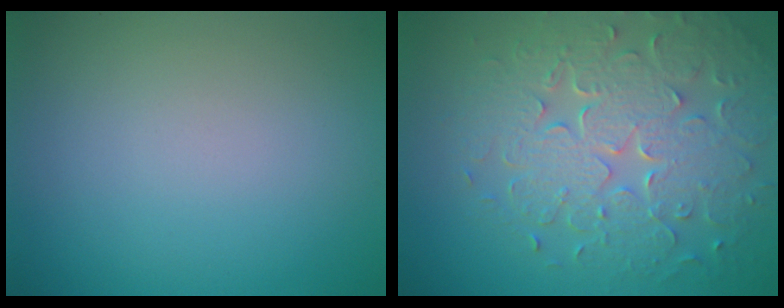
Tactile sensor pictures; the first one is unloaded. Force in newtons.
{"total": 8.2, "press": 5.8, "slide": 5.8}